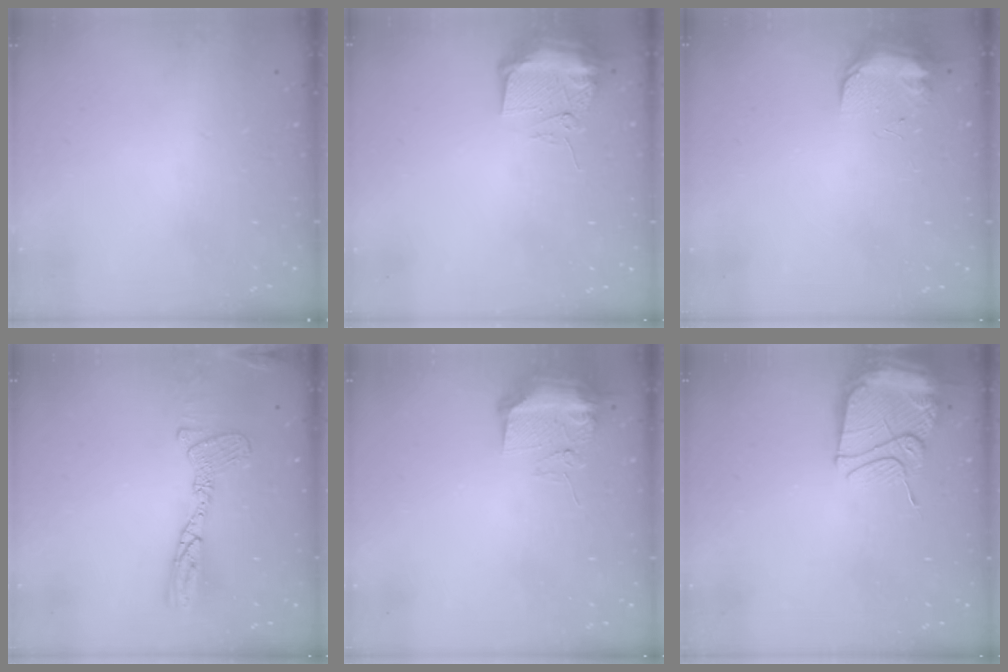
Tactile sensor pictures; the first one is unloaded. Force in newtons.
{"total": 9.8, "press": 9.7, "slide": 1.2}
{"total": 8.7, "press": 8.7, "slide": 0.6}
{"total": 13.5, "press": 13.5, "slide": 1.3}
{"total": 9.5, "press": 9.4, "slide": 1.4}
{"total": 13.3, "press": 13.2, "slide": 1.4}